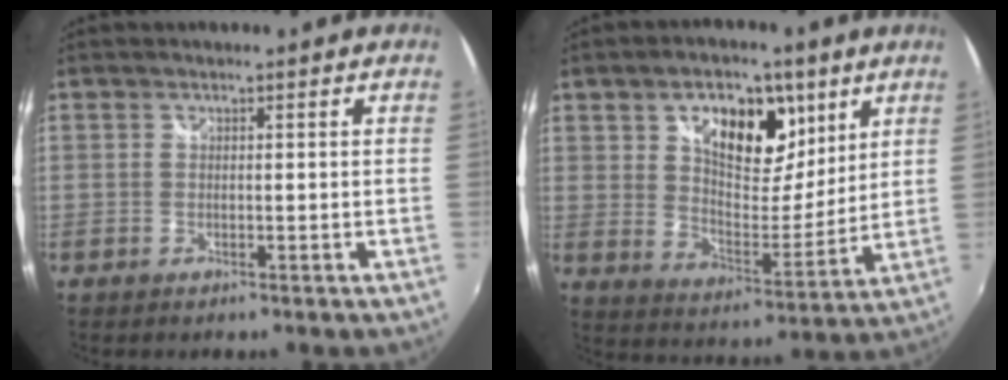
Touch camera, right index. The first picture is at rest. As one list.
[{"total": 15.5, "force": [7.5, 8.7, 10.3], "torque": [-0.165, 0.011, 0.122]}]